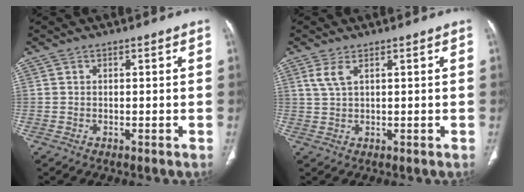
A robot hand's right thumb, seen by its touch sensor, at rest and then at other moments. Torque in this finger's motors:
{"motor_torque": [0.69, 1.43, 1.50, 0.07, 0.22]}